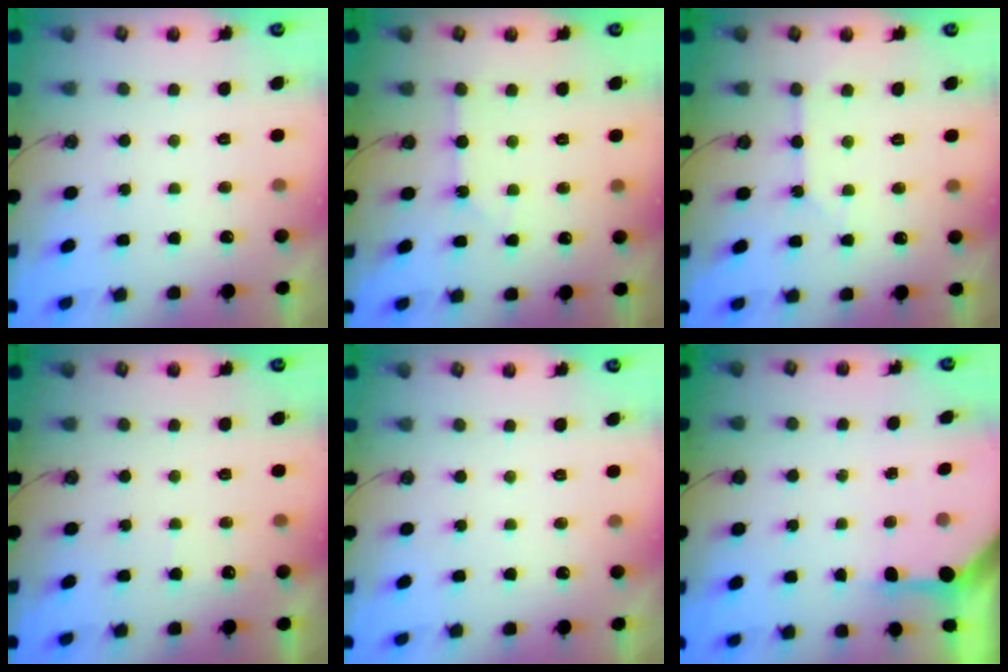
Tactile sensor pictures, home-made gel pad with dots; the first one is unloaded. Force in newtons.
{"total": 2.3, "press": 2.2, "slide": 0.4}
{"total": 3.0, "press": 3.0, "slide": 0.4}
{"total": 3.0, "press": 3.0, "slide": 0.5}
{"total": 0.0}
{"total": 3.3, "press": 3.3, "slide": 0.3}